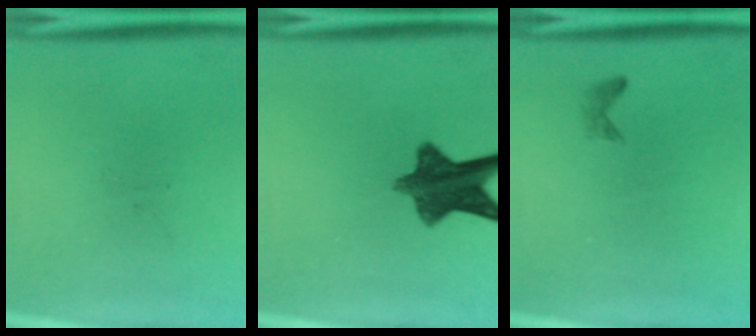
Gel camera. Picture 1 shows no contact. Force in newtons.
{"total": 9.8}
{"total": 0.7}